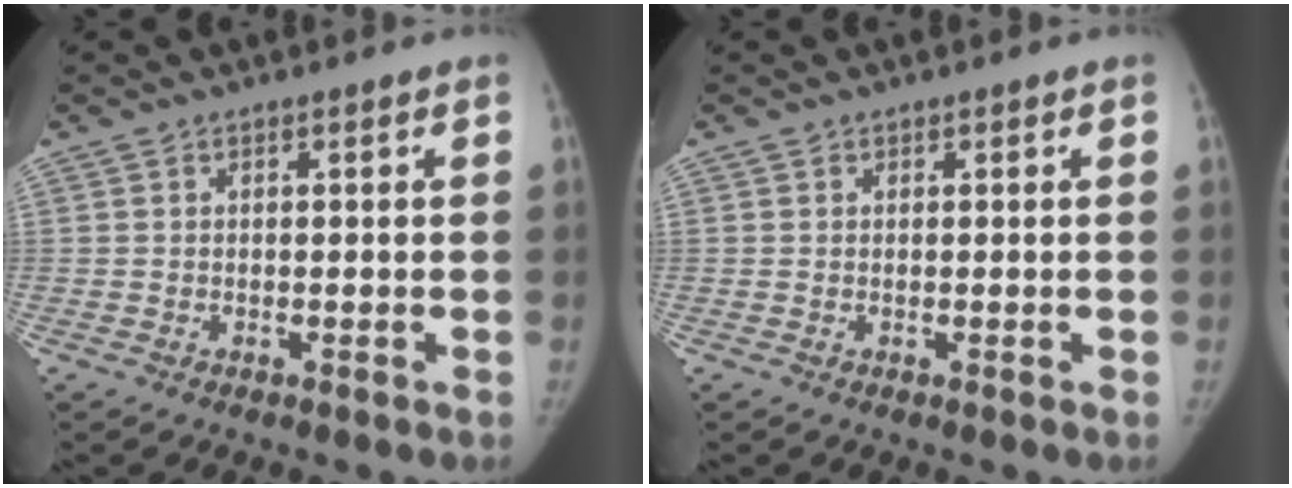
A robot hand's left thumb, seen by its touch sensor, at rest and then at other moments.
{"total": 0.0}